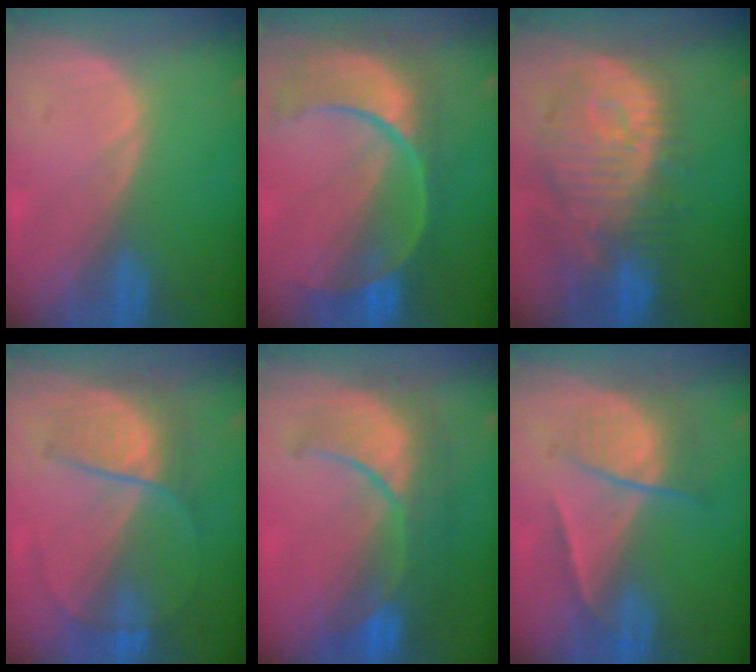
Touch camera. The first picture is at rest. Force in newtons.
{"total": 11.2, "press": 9.3, "slide": 6.2}
{"total": 12.8, "press": 11.3, "slide": 5.8}
{"total": 6.3, "press": 6.2, "slide": 0.8}
{"total": 9.9, "press": 9.3, "slide": 3.5}
{"total": 6.7, "press": 5.8, "slide": 3.5}